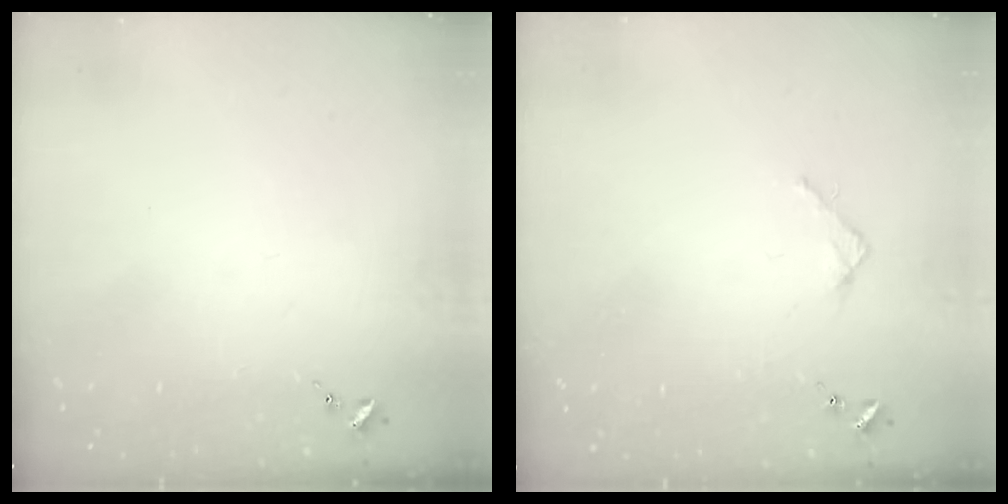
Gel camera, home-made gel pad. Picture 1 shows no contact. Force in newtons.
{"total": 2.4, "press": 2.3, "slide": 0.3}